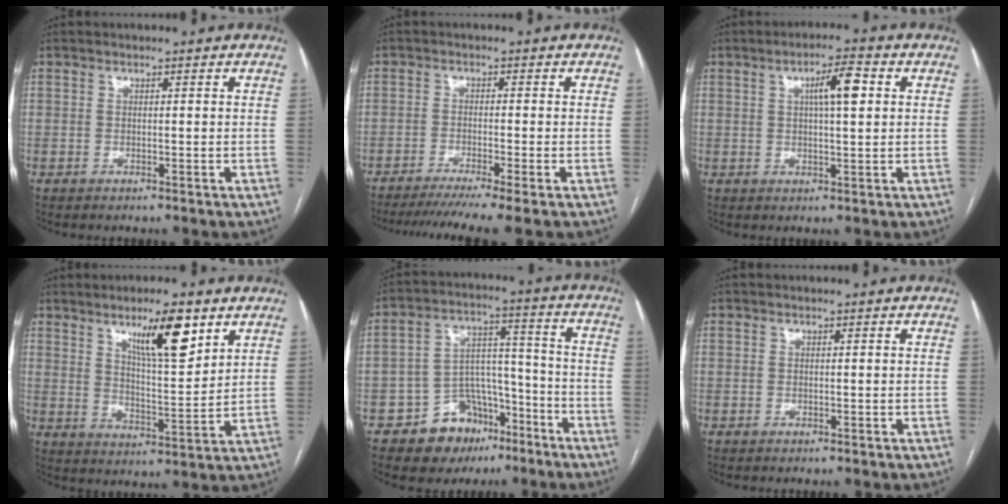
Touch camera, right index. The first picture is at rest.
{"total": 8.8, "force": [-7.2, -1.5, 4.9], "torque": [-0.063, -0.023, -0.111]}
{"total": 5.9, "force": [1.6, 0.9, 5.6], "torque": [-0.094, 0.010, 0.025]}
{"total": 10.5, "force": [6.1, 1.8, 8.4], "torque": [-0.140, -0.005, 0.103]}
{"total": 11.1, "force": [-7.0, 7.6, 4.0], "torque": [-0.052, 0.047, -0.104]}
{"total": 0.0}